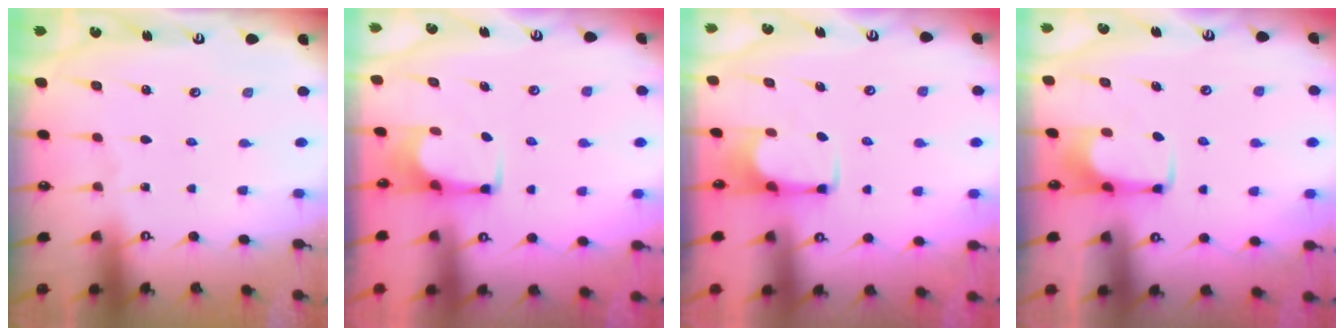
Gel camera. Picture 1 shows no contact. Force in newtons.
{"total": 2.5, "press": 2.5, "slide": 0.4}
{"total": 2.8, "press": 2.8, "slide": 0.5}
{"total": 1.6, "press": 1.5, "slide": 0.4}